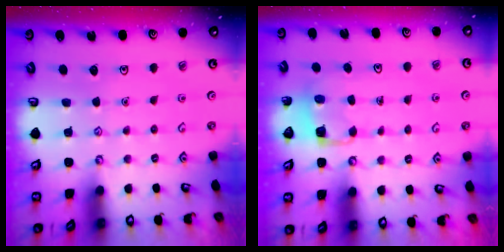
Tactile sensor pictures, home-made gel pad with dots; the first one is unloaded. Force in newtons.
{"total": 3.3, "press": 3.3, "slide": 0.2}